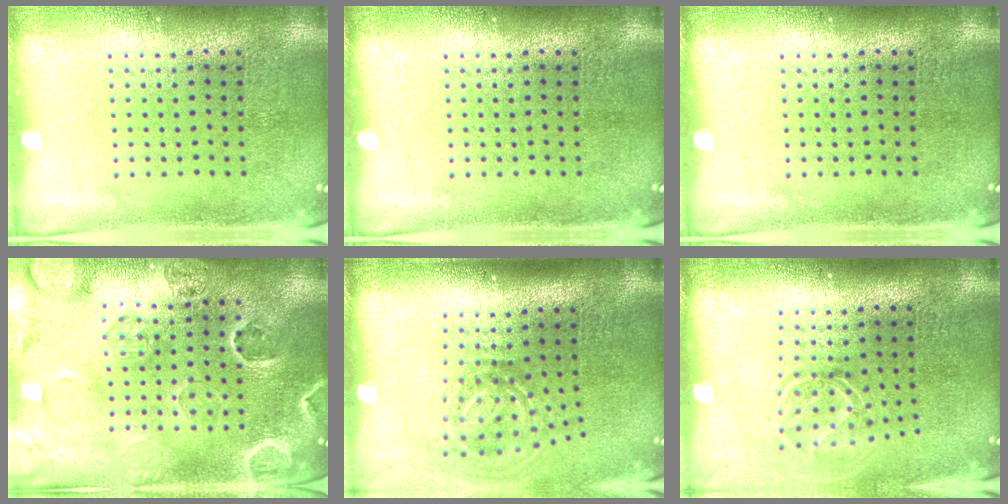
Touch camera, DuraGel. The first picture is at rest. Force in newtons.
{"total": 0.0}
{"total": 0.0}
{"total": 2.8, "press": 2.7, "slide": 0.6}
{"total": 2.0, "press": 1.2, "slide": 1.6}
{"total": 1.7, "press": 1.3, "slide": 1.2}